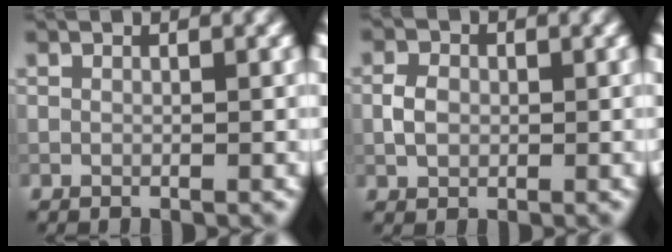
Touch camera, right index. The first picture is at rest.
{"total": 2.2, "force": [-0.2, 1.7, 1.3], "torque": [-0.026, 0.002, -0.008]}